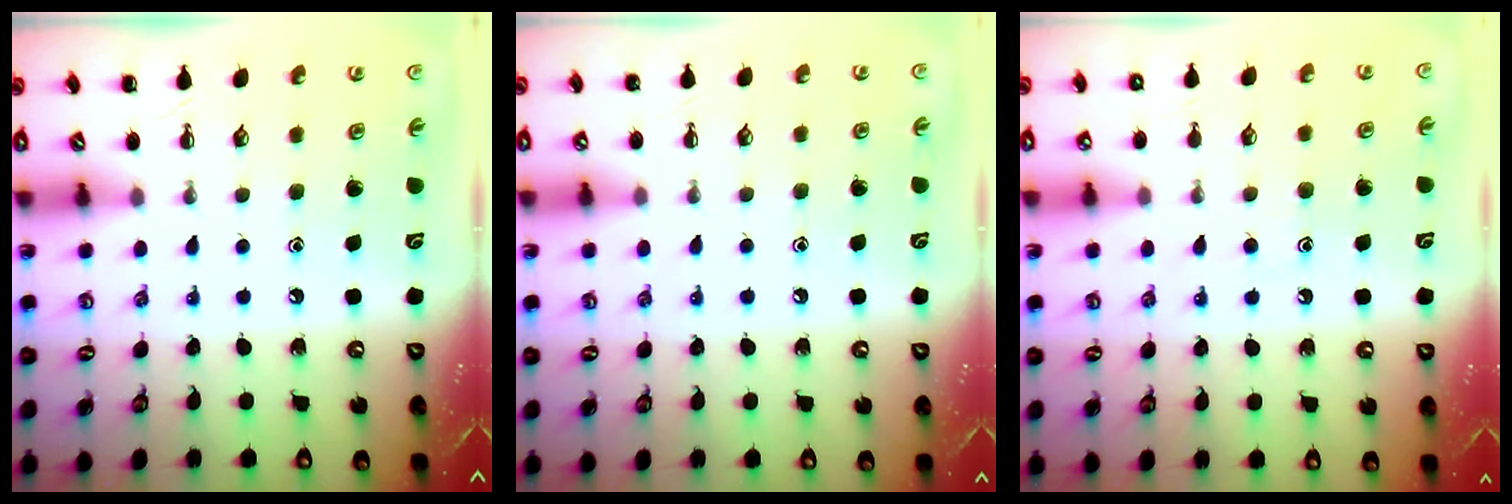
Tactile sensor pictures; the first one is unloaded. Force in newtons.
{"total": 4.1, "press": 3.8, "slide": 1.5}
{"total": 7.0, "press": 6.9, "slide": 1.0}